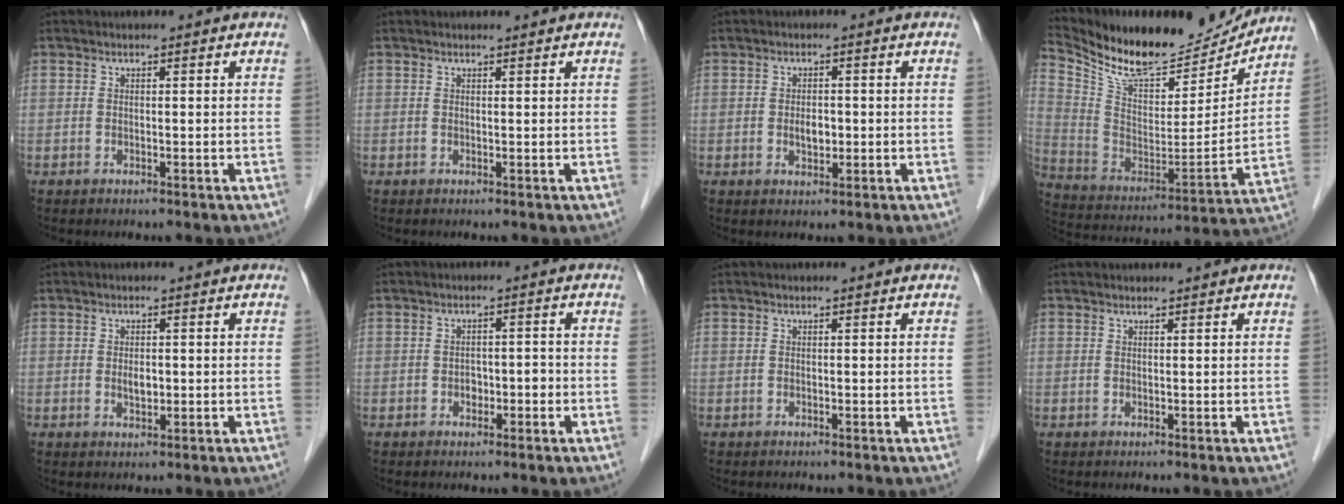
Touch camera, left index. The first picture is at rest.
{"total": 0.9, "force": [0.9, 0.0, 0.1], "torque": [-0.007, 0.005, 0.015]}
{"total": 2.3, "force": [-0.3, 1.4, 1.8], "torque": [-0.031, 0.000, -0.002]}
{"total": 20.6, "force": [18.6, 5.6, 6.9], "torque": [-0.134, -0.021, 0.305]}
{"total": 1.8, "force": [-0.1, 1.0, 1.5], "torque": [-0.026, -0.002, 0.001]}
{"total": 2.1, "force": [-0.8, 1.5, 1.3], "torque": [-0.016, 0.011, -0.010]}
{"total": 0.0}
{"total": 0.7, "force": [0.7, 0.0, 0.1], "torque": [-0.008, 0.006, 0.013]}